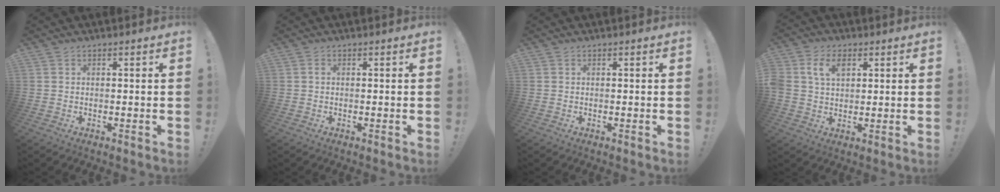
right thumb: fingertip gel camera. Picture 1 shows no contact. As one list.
[{"total": 0.6, "force": [-0.1, 0.4, 0.5], "torque": [-0.013, 0.005, -0.003]}, {"total": 0.0}, {"total": 7.4, "force": [2.7, 5.2, 4.5], "torque": [-0.093, 0.008, 0.051]}]